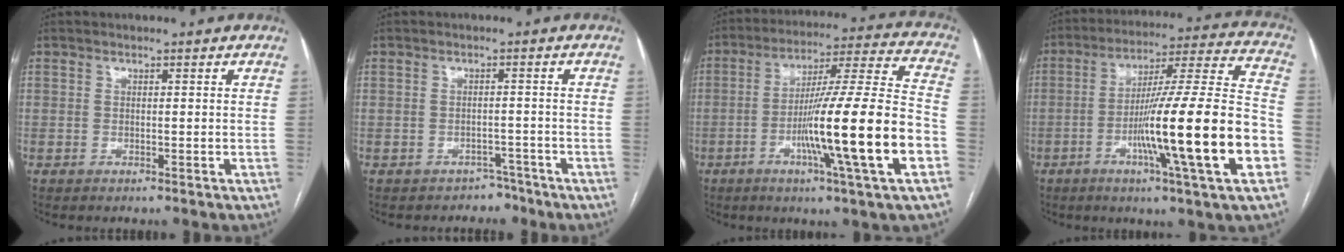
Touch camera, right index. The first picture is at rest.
{"total": 2.8, "force": [-2.1, 1.7, -0.6], "torque": [0.009, 0.013, -0.029]}
{"total": 20.2, "force": [-6.2, -0.7, 19.3], "torque": [-0.302, -0.006, -0.105]}
{"total": 22.5, "force": [-6.9, -0.2, 21.5], "torque": [-0.316, -0.008, -0.114]}